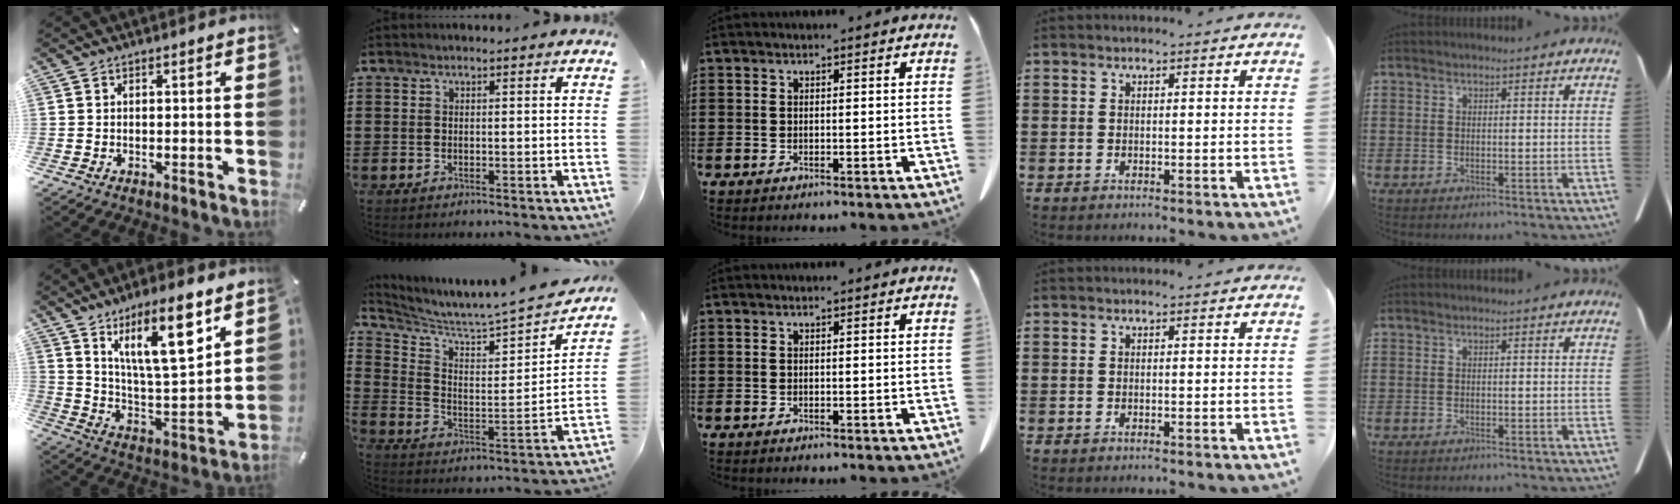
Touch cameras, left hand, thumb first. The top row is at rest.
{"thumb": {"total": 17.3, "force": [10.2, 5.2, 12.9], "torque": [-0.211, -0.050, 0.164]}, "index": {"total": 3.5, "force": [3.3, -0.3, 1.2], "torque": [-0.047, -0.051, 0.044]}}